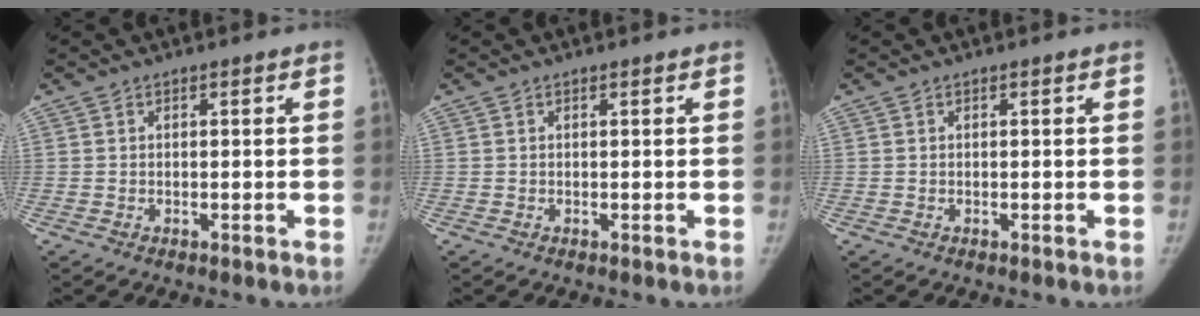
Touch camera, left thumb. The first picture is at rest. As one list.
[{"total": 0.0}, {"total": 0.0}]